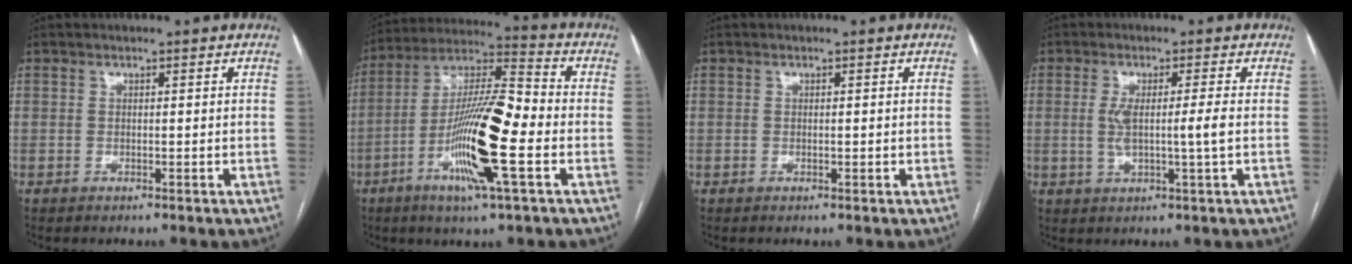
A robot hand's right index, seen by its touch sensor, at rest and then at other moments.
{"total": 16.4, "force": [-4.7, 1.2, 15.6], "torque": [-0.299, -0.003, -0.089]}
{"total": 0.7, "force": [-0.1, 0.1, 0.7], "torque": [-0.011, -0.001, 0.000]}
{"total": 5.0, "force": [-0.2, -0.3, 5.0], "torque": [-0.094, -0.003, 0.001]}